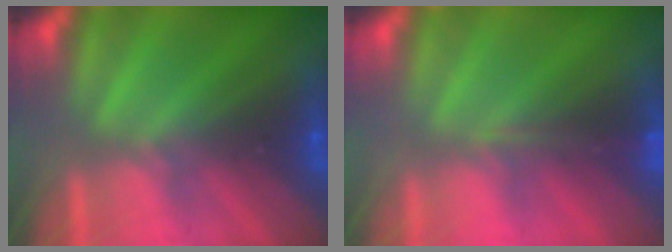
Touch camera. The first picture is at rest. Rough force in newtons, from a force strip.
{"total": 1.6}